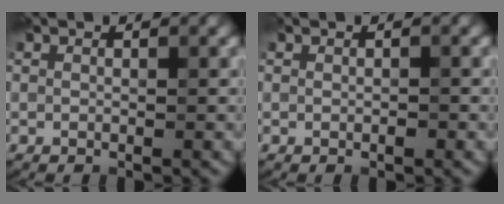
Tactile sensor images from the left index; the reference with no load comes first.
{"total": 0.6, "force": [-0.2, 0.1, 0.6], "torque": [-0.013, 0.001, -0.002]}